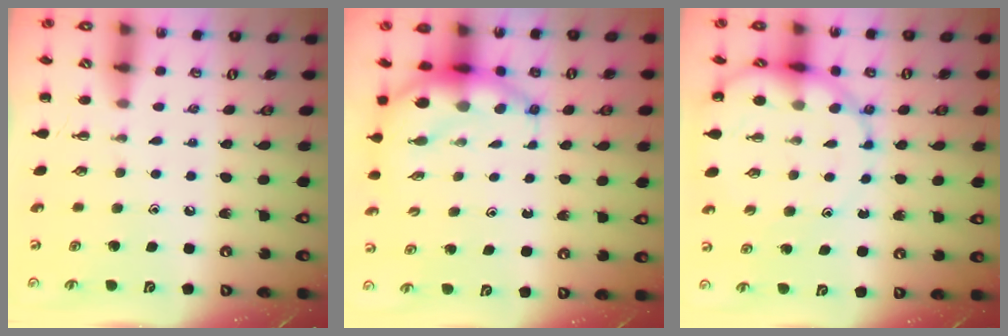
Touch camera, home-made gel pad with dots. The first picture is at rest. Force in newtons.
{"total": 6.7, "press": 6.5, "slide": 1.5}
{"total": 10.8, "press": 10.3, "slide": 2.9}